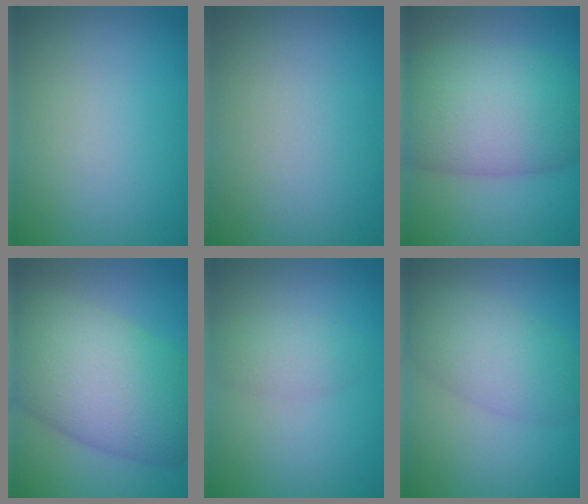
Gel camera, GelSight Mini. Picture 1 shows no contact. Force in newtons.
{"total": 0.0}
{"total": 10.5, "press": 10.5, "slide": 0.3}
{"total": 11.8, "press": 11.8, "slide": 0.4}
{"total": 2.0, "press": 2.0, "slide": 0.0}
{"total": 4.7, "press": 4.7, "slide": 0.1}